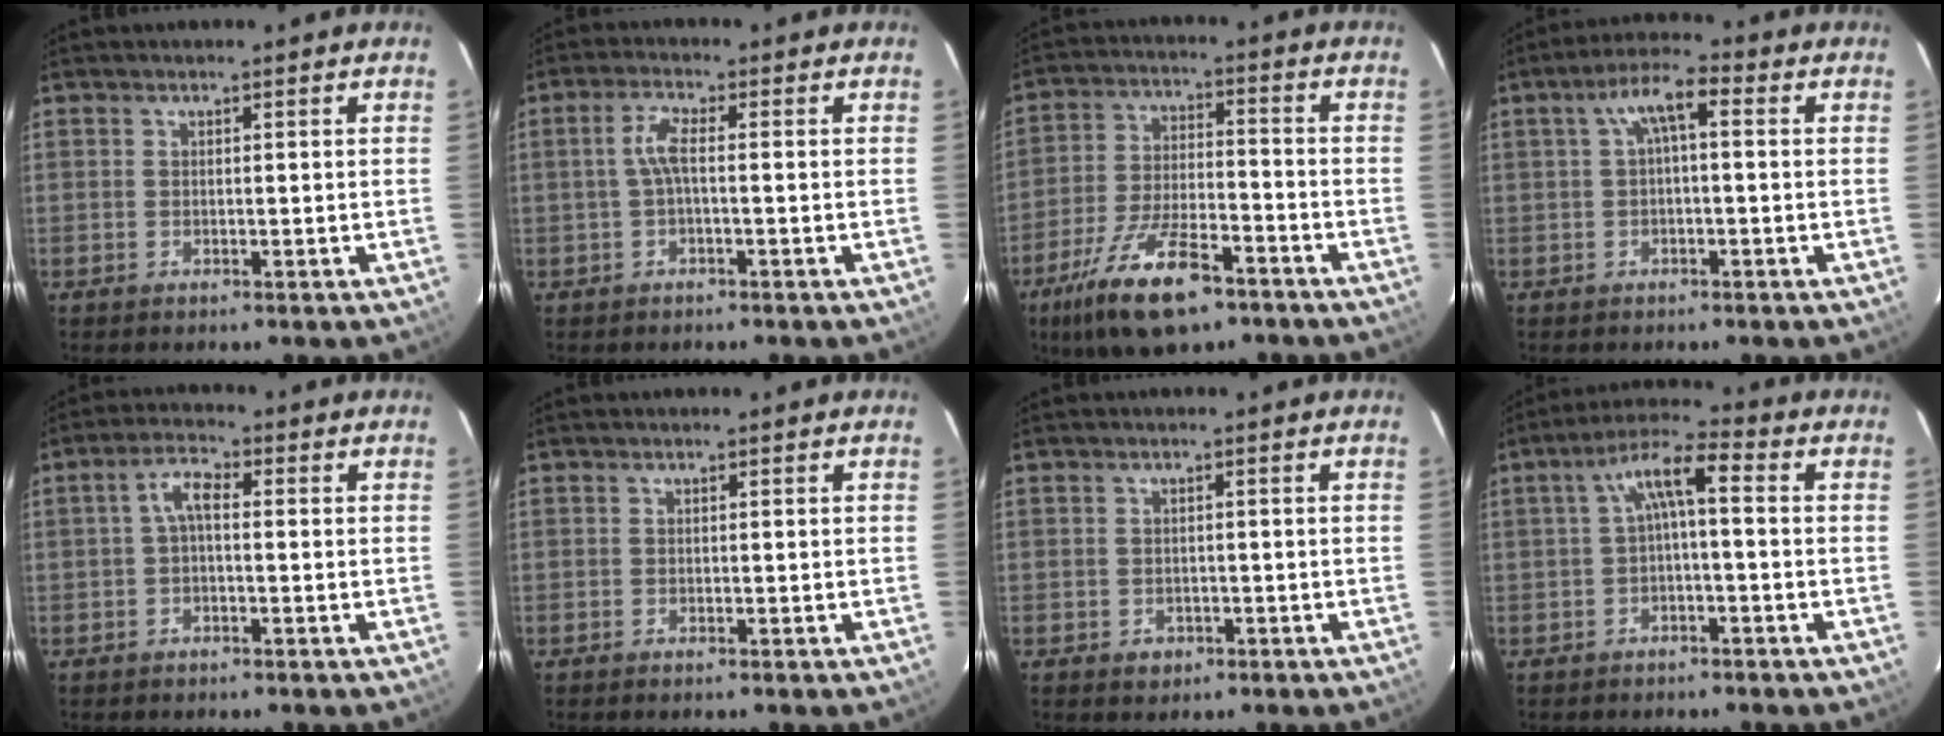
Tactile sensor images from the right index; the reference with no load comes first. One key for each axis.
{"total": 3.2, "fx": -0.4, "fy": 0.5, "fz": 3.1, "tx": -0.066, "ty": 0.006, "tz": -0.006}
{"total": 15.4, "fx": -10.0, "fy": 5.4, "fz": 10.5, "tx": -0.217, "ty": -0.025, "tz": -0.176}
{"total": 5.4, "fx": 0.6, "fy": 1.7, "fz": 5.1, "tx": -0.101, "ty": 0.021, "tz": 0.015}
{"total": 3.7, "fx": -0.2, "fy": 1.6, "fz": 3.3, "tx": -0.067, "ty": 0.016, "tz": -0.003}
{"total": 0.0}
{"total": 2.2, "fx": -0.8, "fy": 1.9, "fz": 0.5, "tx": -0.009, "ty": 0.000, "tz": -0.009}
{"total": 6.1, "fx": -0.3, "fy": 1.5, "fz": 6.0, "tx": -0.123, "ty": 0.022, "tz": -0.005}